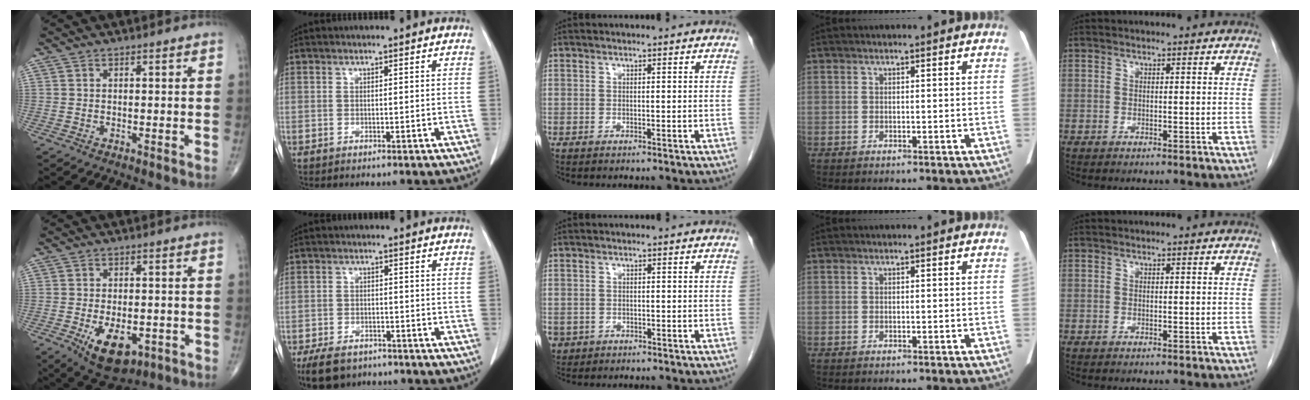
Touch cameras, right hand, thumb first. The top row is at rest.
{"thumb": {"total": 10.0, "force": [-3.7, 5.2, 7.6], "torque": [-0.112, 0.000, -0.047]}, "index": {"total": 7.5, "force": [-5.7, 3.7, 3.2], "torque": [-0.055, -0.005, -0.087]}, "middle": {"total": 2.3, "force": [-1.1, 2.0, 0.4], "torque": [-0.009, 0.001, -0.016]}}